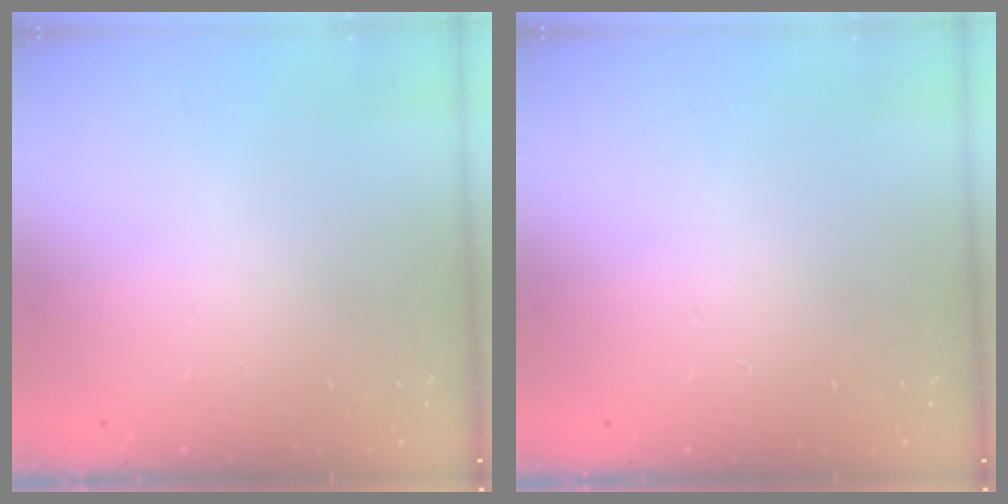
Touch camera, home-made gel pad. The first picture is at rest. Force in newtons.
{"total": 0.0}